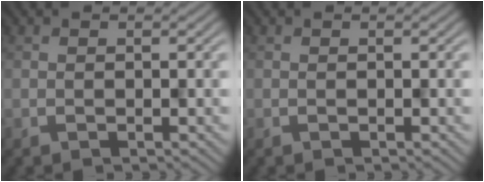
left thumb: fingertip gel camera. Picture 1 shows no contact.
{"total": 0.0}